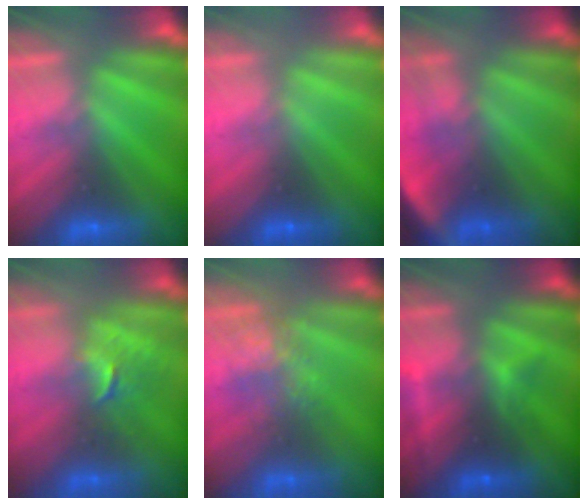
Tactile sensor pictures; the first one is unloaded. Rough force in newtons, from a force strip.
{"total": 3.0}
{"total": 4.5}
{"total": 2.6}
{"total": 3.7}
{"total": 2.5}